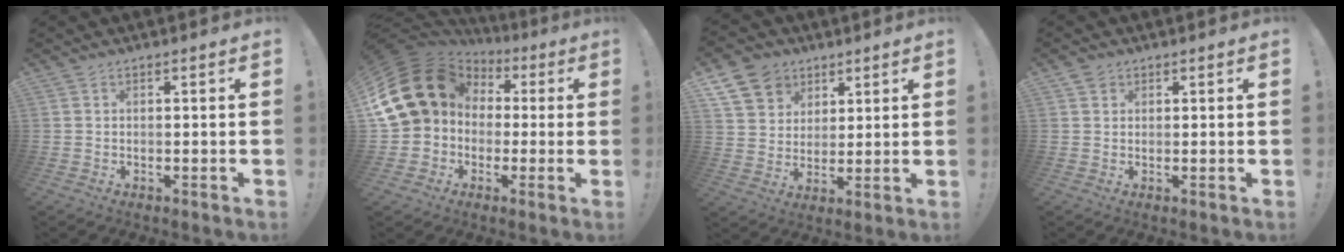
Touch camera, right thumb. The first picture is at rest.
{"total": 20.5, "force": [4.2, 17.0, 10.8], "torque": [-0.191, -0.016, 0.113]}
{"total": 12.2, "force": [6.5, 9.5, 3.9], "torque": [-0.061, -0.037, 0.132]}
{"total": 1.9, "force": [1.2, 1.4, 0.3], "torque": [-0.002, -0.002, 0.022]}